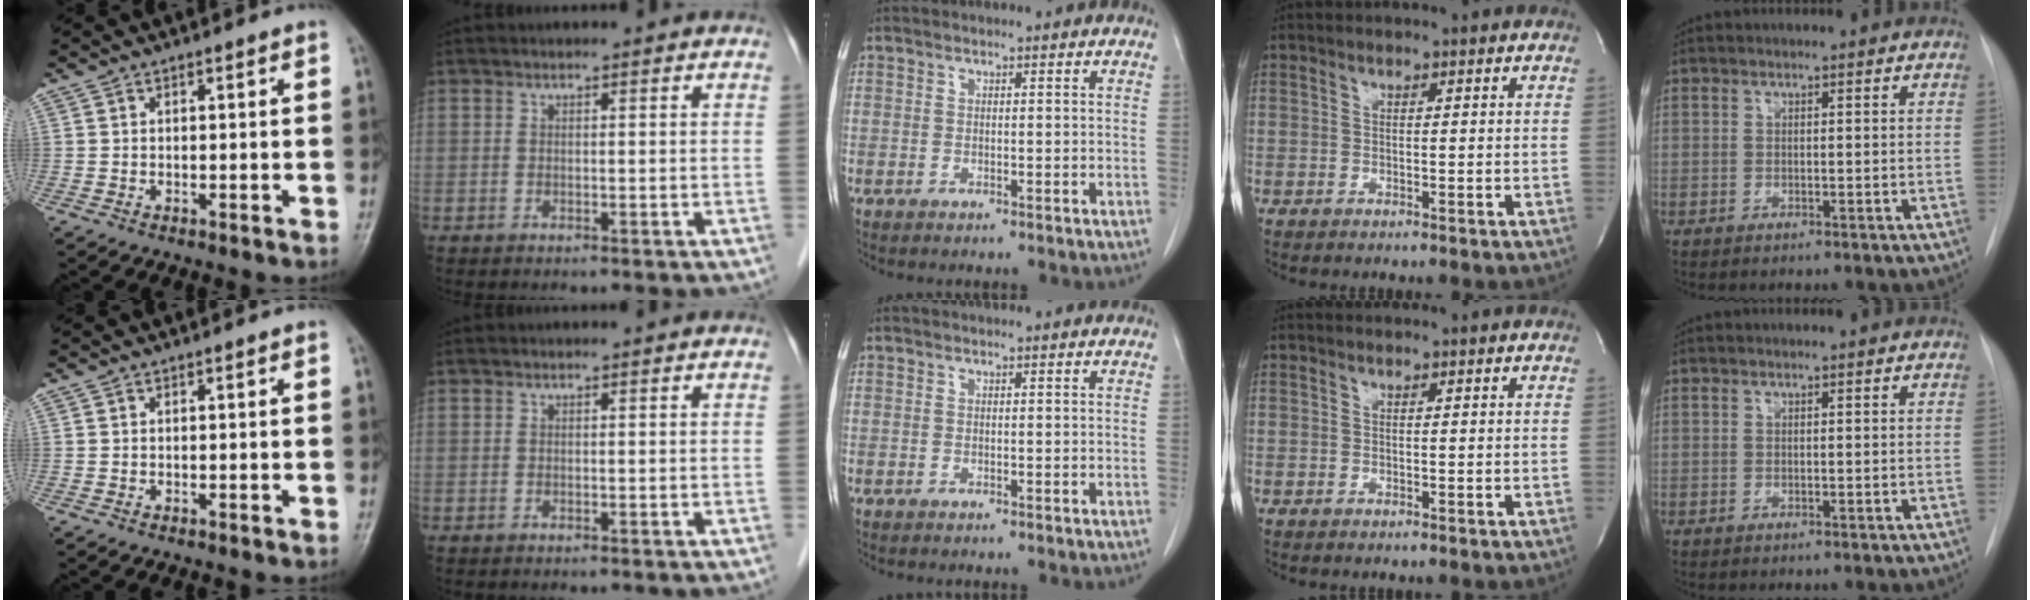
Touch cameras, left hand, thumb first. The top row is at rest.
{}